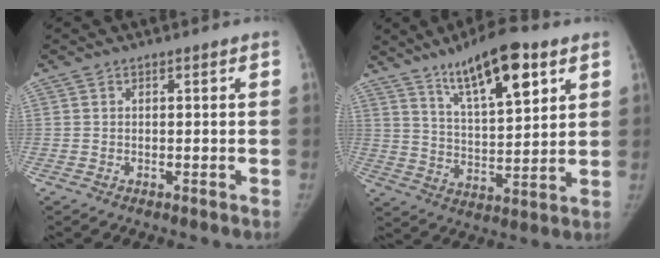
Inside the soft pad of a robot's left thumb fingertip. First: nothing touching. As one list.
[{"total": 15.5, "force": [8.8, 4.9, 11.8], "torque": [-0.166, -0.039, 0.149]}]